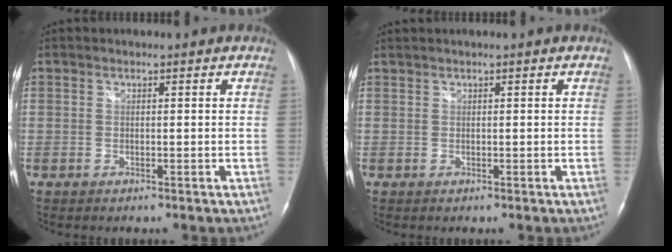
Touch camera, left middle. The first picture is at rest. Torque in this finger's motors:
{"motor_torque": [-0.21, -0.33, -0.04, -0.01]}